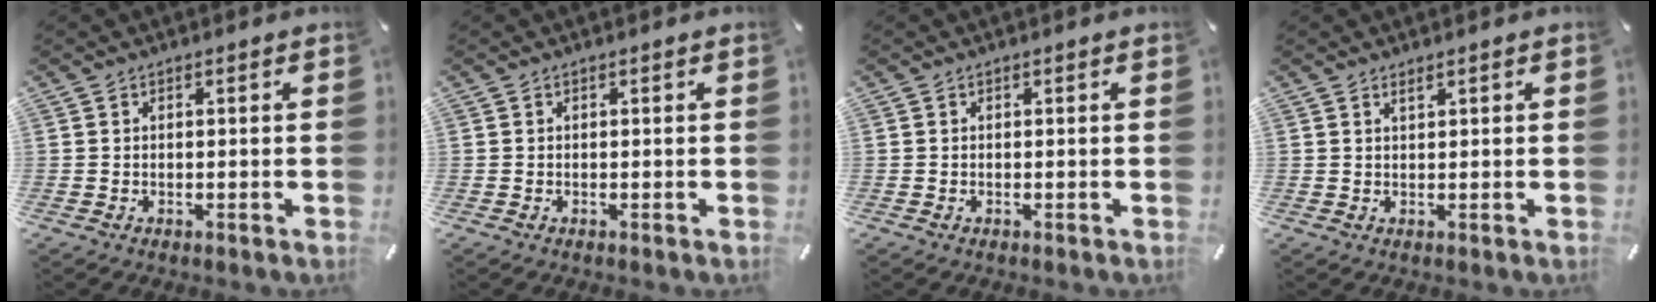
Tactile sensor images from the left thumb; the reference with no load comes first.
{"total": 0.0}
{"total": 0.0}
{"total": 1.1, "force": [0.7, 0.3, 0.7], "torque": [-0.014, 0.000, 0.013]}